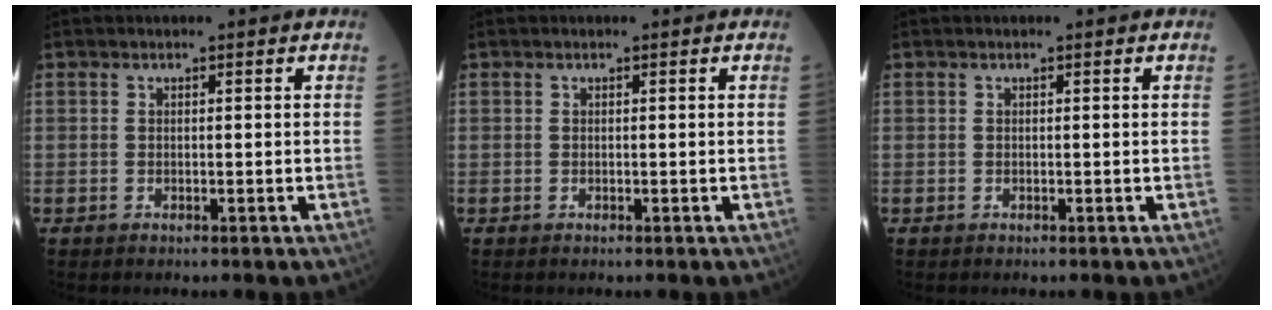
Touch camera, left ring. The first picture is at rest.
{"total": 0.0}
{"total": 0.0}